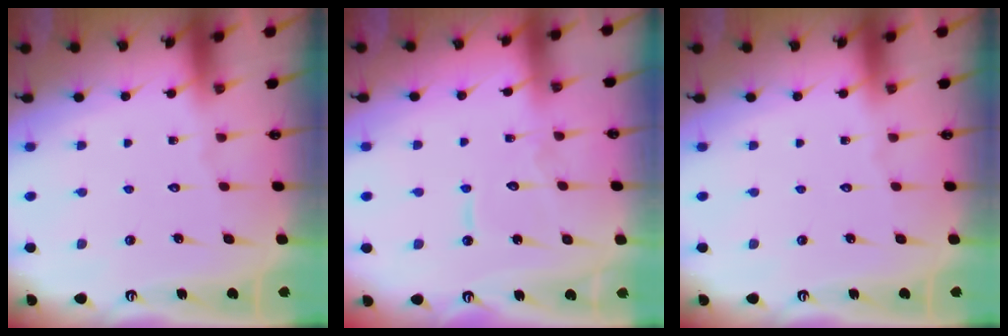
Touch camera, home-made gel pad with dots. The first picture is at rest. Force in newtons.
{"total": 5.9, "press": 5.8, "slide": 0.5}
{"total": 0.0}